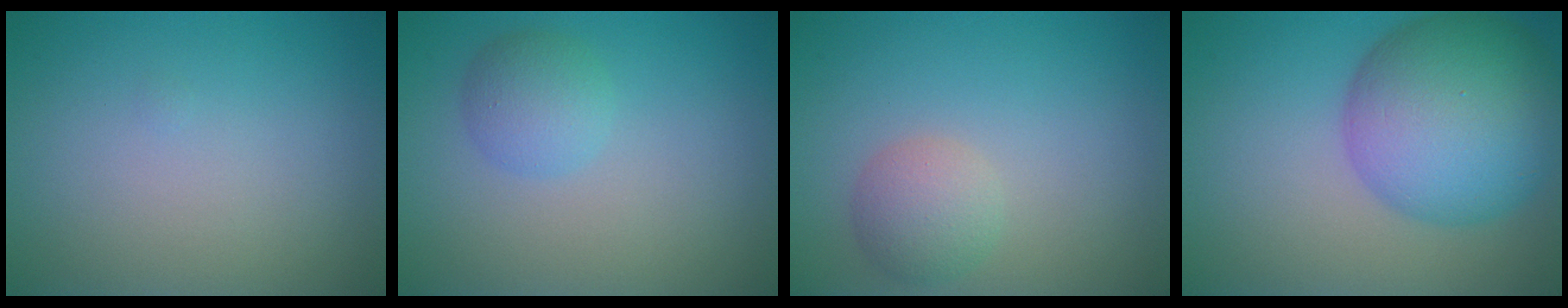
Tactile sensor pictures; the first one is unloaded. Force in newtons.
{"total": 2.5, "press": 2.5, "slide": 0.2}
{"total": 2.7, "press": 2.7, "slide": 0.1}
{"total": 12.7, "press": 12.7, "slide": 0.2}